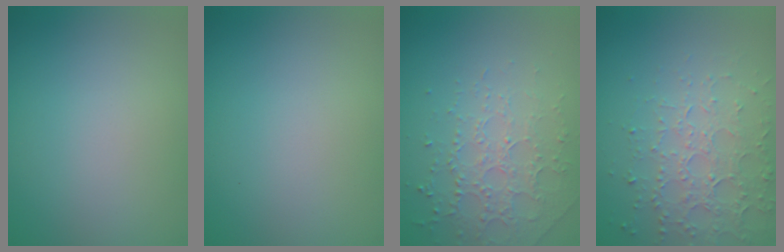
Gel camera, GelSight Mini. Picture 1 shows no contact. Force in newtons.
{"total": 0.0}
{"total": 2.6, "press": 2.4, "slide": 1.1}
{"total": 3.7, "press": 3.7, "slide": 0.5}